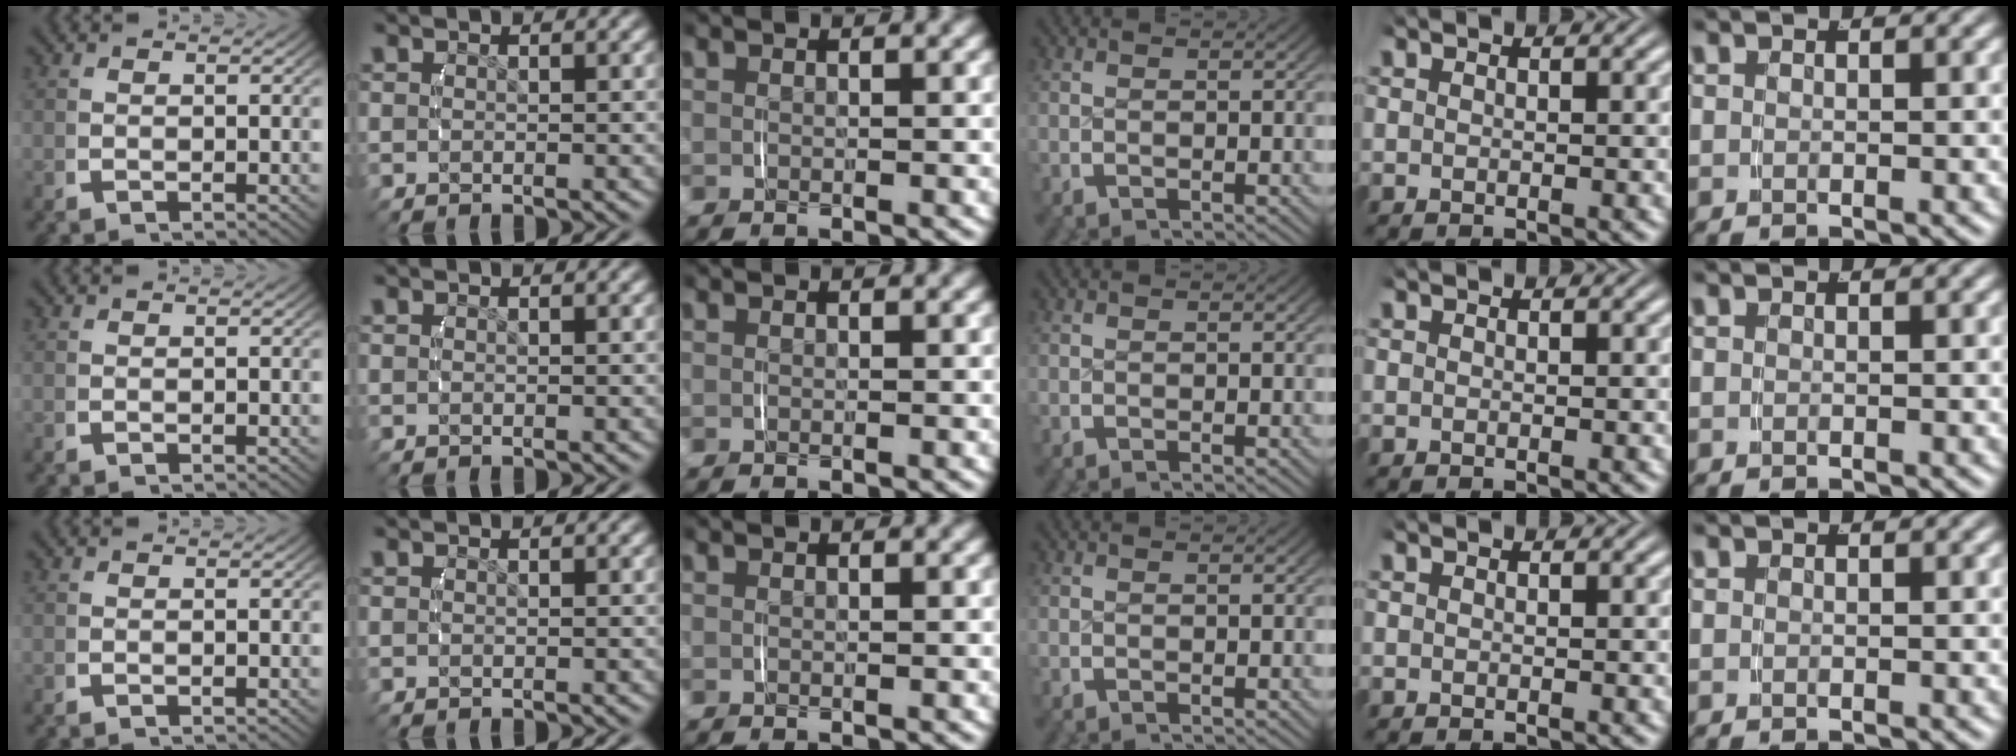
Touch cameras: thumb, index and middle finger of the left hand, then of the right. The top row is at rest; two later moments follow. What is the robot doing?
{"motion": "lift_and_place", "object": "scarf"}